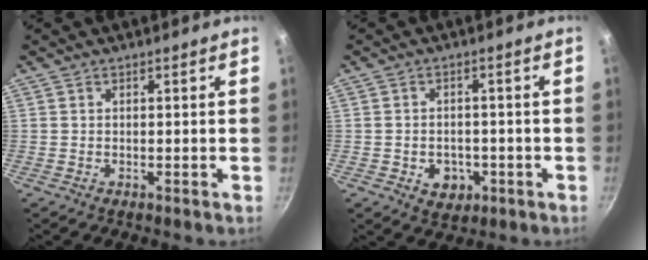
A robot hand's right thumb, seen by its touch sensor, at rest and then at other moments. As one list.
[{"total": 5.6, "force": [-1.9, 4.4, 3.0], "torque": [-0.029, 0.012, -0.017]}]